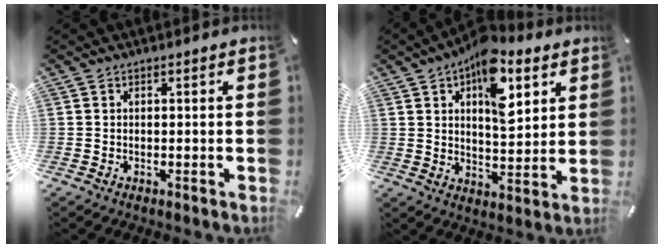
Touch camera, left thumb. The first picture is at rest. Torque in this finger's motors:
{"motor_torque": [2.36, 1.93, 0.41, -0.30, 0.22]}